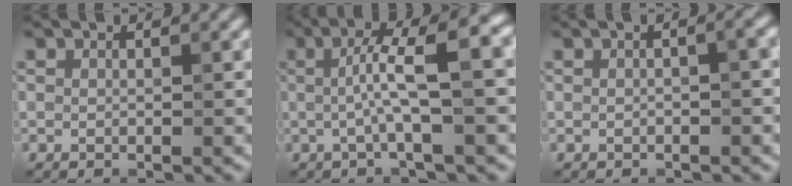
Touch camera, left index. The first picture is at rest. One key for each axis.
{"total": 6.4, "fx": 0.3, "fy": 1.2, "fz": 6.3, "tx": -0.104, "ty": 0.016, "tz": -0.002}
{"total": 2.1, "fx": 0.0, "fy": 0.7, "fz": 1.9, "tx": -0.022, "ty": 0.001, "tz": -0.002}